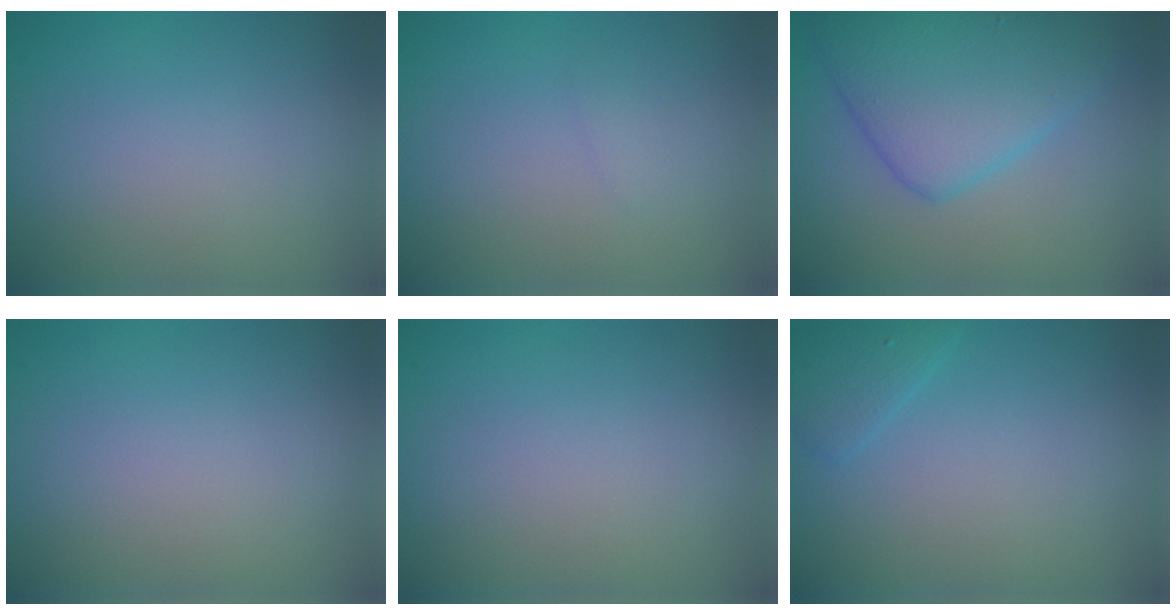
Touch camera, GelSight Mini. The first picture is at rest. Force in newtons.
{"total": 0.6, "press": 0.6, "slide": 0.0}
{"total": 6.0, "press": 6.0, "slide": 0.1}
{"total": 0.0}
{"total": 0.0}
{"total": 1.4, "press": 1.4, "slide": 0.1}